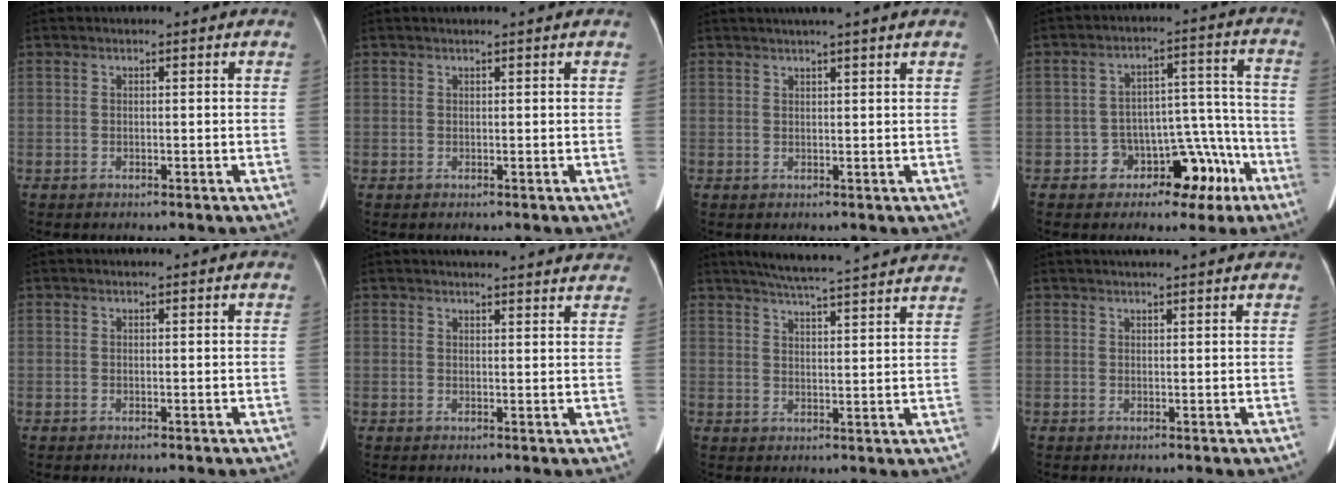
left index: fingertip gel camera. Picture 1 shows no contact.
{"total": 1.2, "force": [1.1, -0.2, 0.6], "torque": [-0.009, 0.014, 0.020]}
{"total": 4.7, "force": [3.7, -0.8, 2.7], "torque": [-0.039, 0.021, 0.052]}
{"total": 8.9, "force": [-4.9, 6.3, 4.1], "torque": [-0.035, 0.046, -0.060]}
{"total": 0.9, "force": [0.8, 0.1, 0.4], "torque": [-0.007, 0.012, 0.010]}
{"total": 14.6, "force": [13.8, 1.9, 4.6], "torque": [-0.046, 0.008, 0.153]}
{"total": 20.3, "force": [18.5, 0.6, 8.4], "torque": [-0.130, 0.007, 0.234]}
{"total": 8.0, "force": [7.1, 0.4, 3.6], "torque": [-0.053, 0.028, 0.083]}